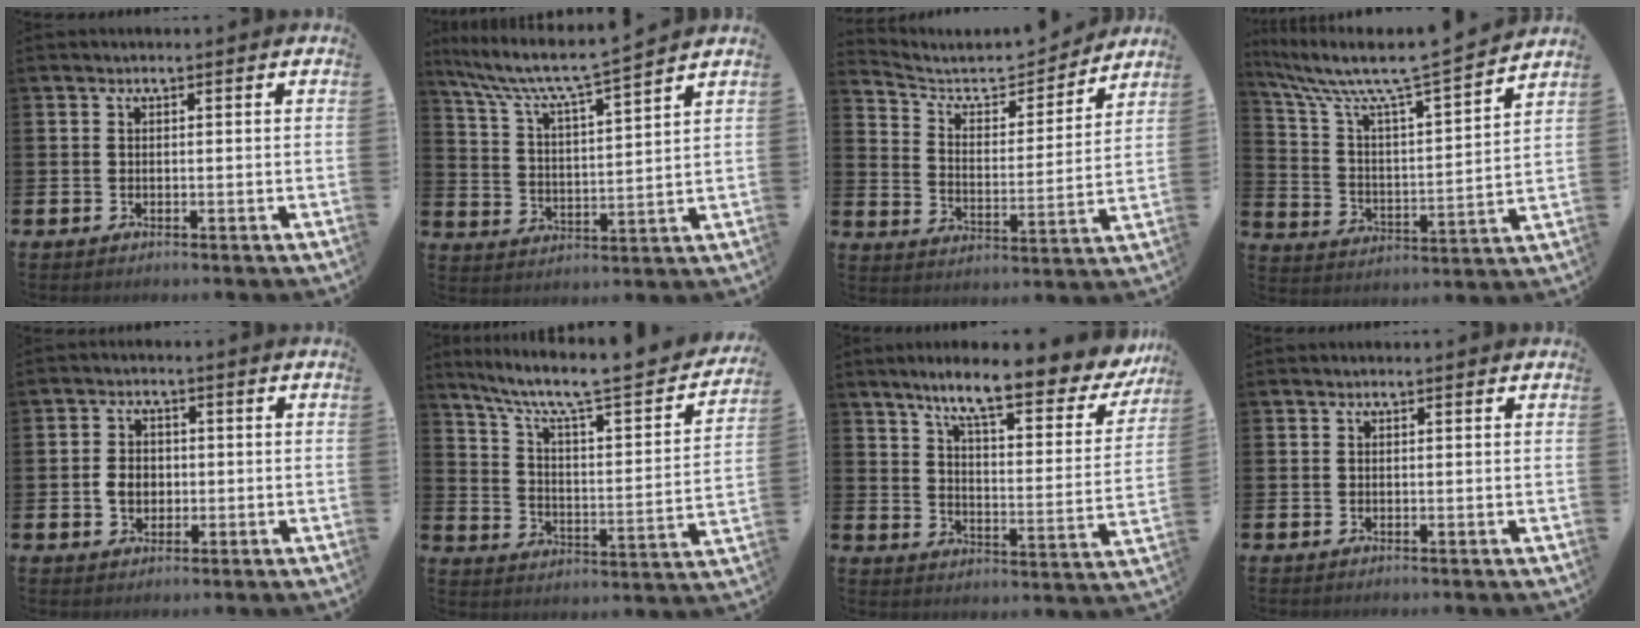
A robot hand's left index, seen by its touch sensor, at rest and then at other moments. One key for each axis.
{"total": 8.2, "fx": 7.6, "fy": -0.1, "fz": 3.0, "tx": -0.091, "ty": -0.053, "tz": 0.128}
{"total": 7.2, "fx": 6.4, "fy": 2.4, "fz": 2.1, "tx": -0.062, "ty": -0.053, "tz": 0.104}
{"total": 9.6, "fx": 8.4, "fy": 0.9, "fz": 4.5, "tx": -0.125, "ty": -0.056, "tz": 0.137}
{"total": 3.6, "fx": -0.3, "fy": 2.9, "fz": 2.0, "tx": -0.021, "ty": 0.002, "tz": -0.015}
{"total": 7.8, "fx": 6.2, "fy": 1.3, "fz": 4.5, "tx": -0.107, "ty": -0.052, "tz": 0.095}
{"total": 9.8, "fx": 8.2, "fy": 1.4, "fz": 5.2, "tx": -0.110, "ty": -0.057, "tz": 0.131}
{"total": 0.0}